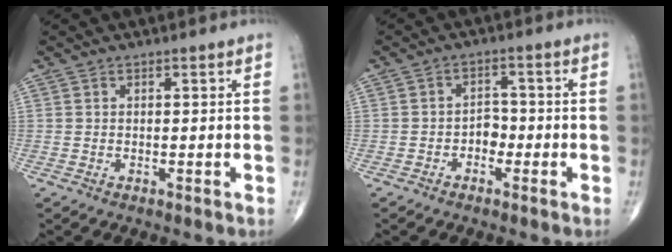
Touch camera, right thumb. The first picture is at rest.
{"total": 3.1, "force": [-1.3, 2.2, 1.6], "torque": [-0.005, 0.016, -0.028]}